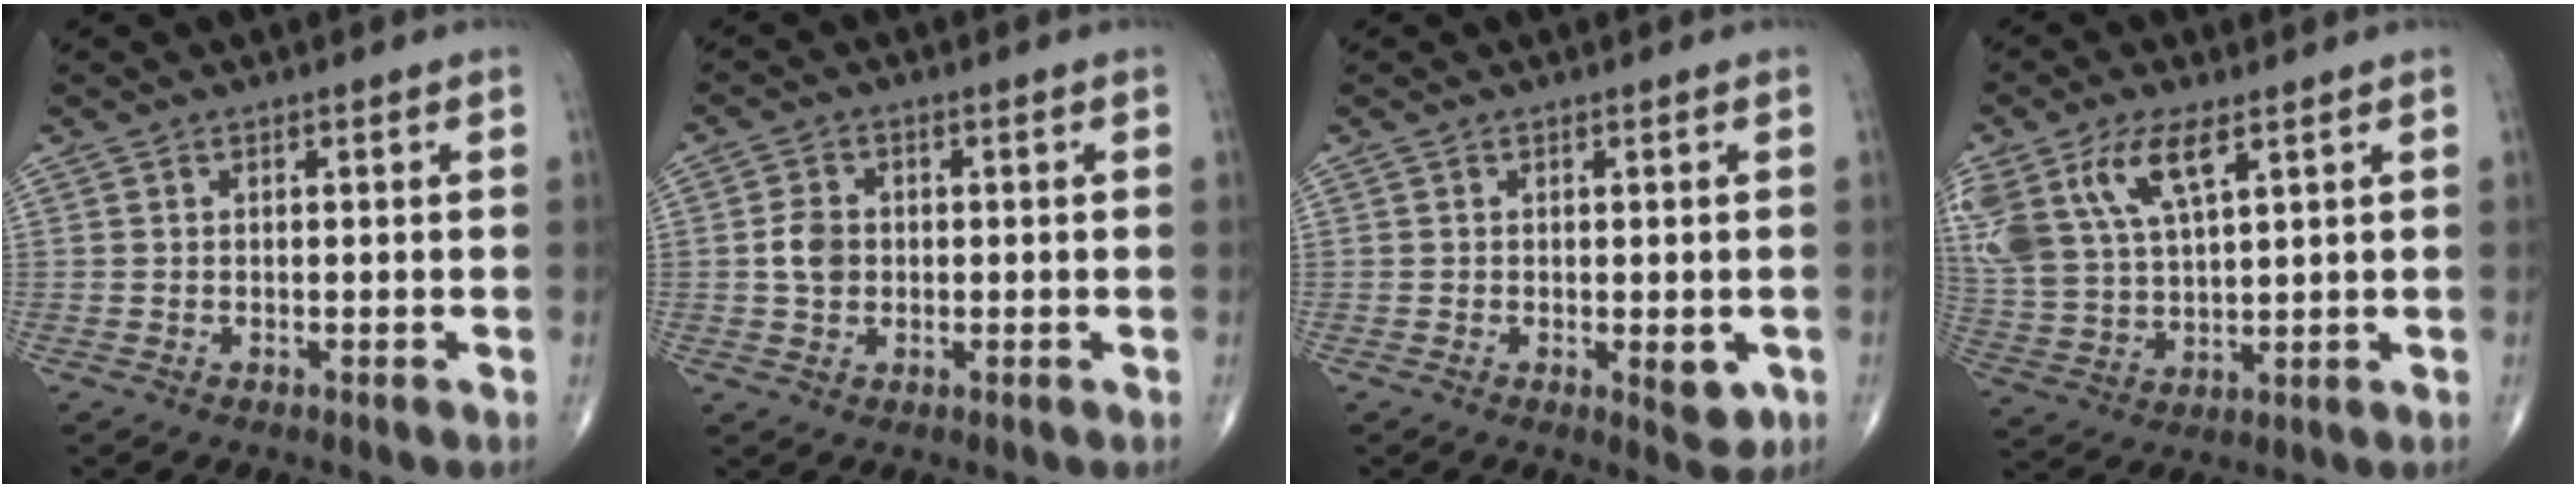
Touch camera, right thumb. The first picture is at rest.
{"total": 4.3, "force": [0.0, 3.4, 2.6], "torque": [-0.042, 0.004, -0.004]}
{"total": 3.7, "force": [-0.8, 1.7, 3.2], "torque": [-0.028, -0.006, -0.007]}
{"total": 15.2, "force": [7.5, 6.9, 11.2], "torque": [-0.241, -0.015, 0.152]}